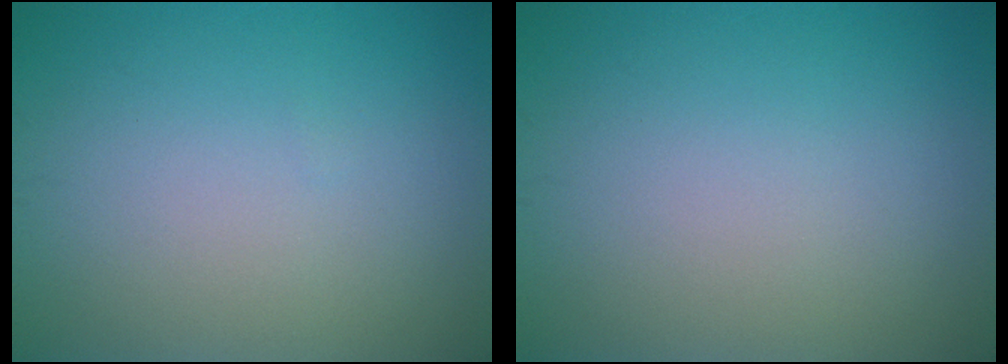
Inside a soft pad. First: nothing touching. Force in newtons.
{"total": 0.0}